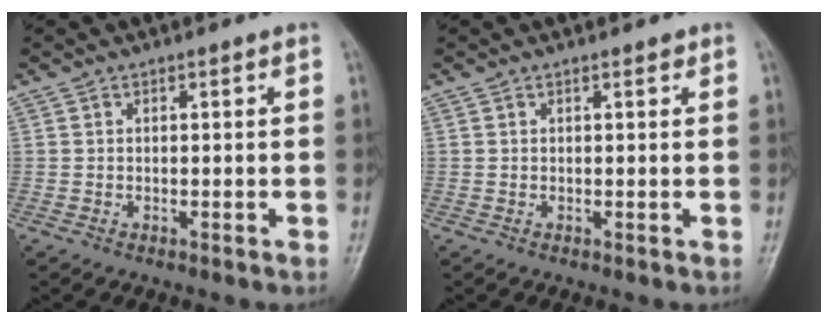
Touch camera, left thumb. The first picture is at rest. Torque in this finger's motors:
{"motor_torque": [0.35, 0.13, 0.12, -0.26, 0.02]}